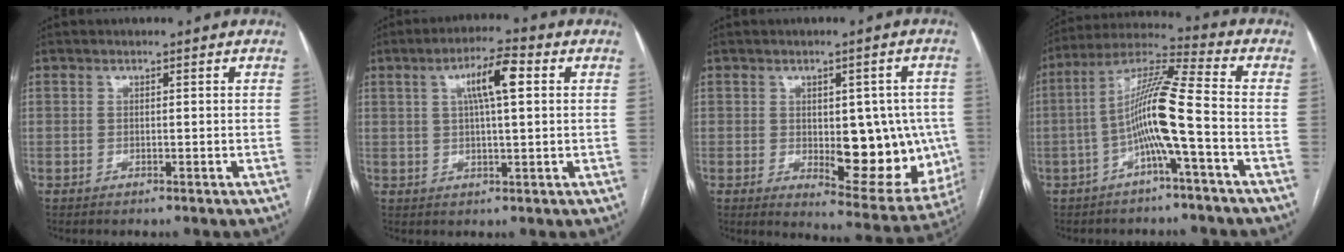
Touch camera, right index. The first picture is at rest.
{"total": 7.0, "force": [2.0, 1.1, 6.6], "torque": [-0.118, 0.015, 0.033]}
{"total": 14.3, "force": [-1.3, 6.2, 12.9], "torque": [-0.146, 0.000, 0.002]}
{"total": 10.5, "force": [-2.9, -0.7, 10.1], "torque": [-0.191, 0.025, -0.060]}